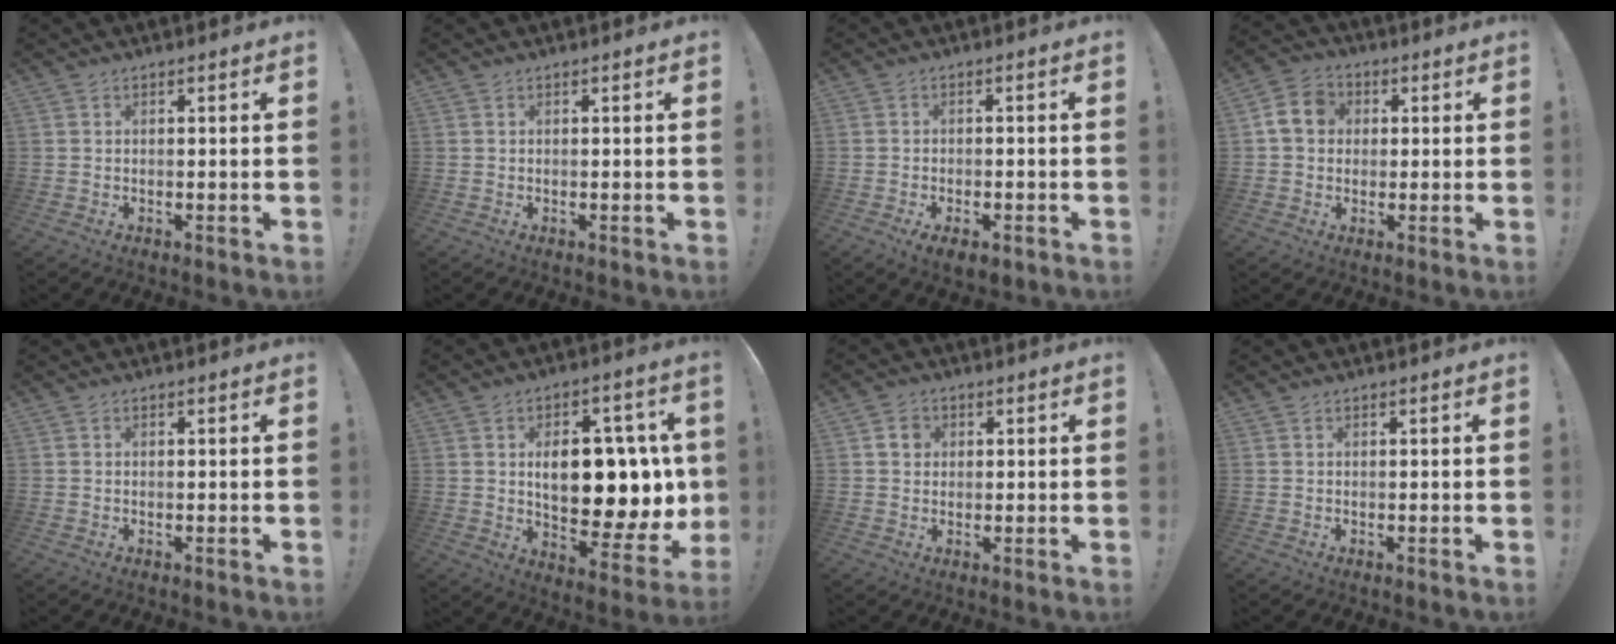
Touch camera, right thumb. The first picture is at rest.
{"total": 0.0}
{"total": 4.4, "force": [-2.6, 1.8, 3.1], "torque": [-0.047, 0.010, -0.040]}
{"total": 8.2, "force": [1.3, 6.9, 4.2], "torque": [-0.064, 0.015, 0.032]}
{"total": 0.0}
{"total": 17.8, "force": [1.8, 9.8, 14.7], "torque": [-0.206, -0.012, 0.035]}
{"total": 3.7, "force": [0.8, 3.3, 1.5], "torque": [-0.012, 0.001, 0.013]}
{"total": 0.0}